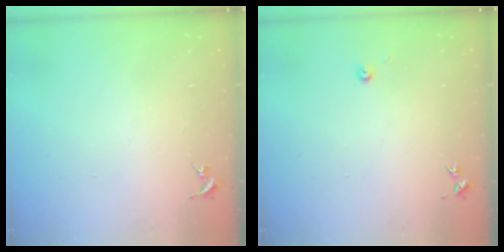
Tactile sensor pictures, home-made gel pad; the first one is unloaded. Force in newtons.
{"total": 3.0, "press": 3.0, "slide": 0.3}